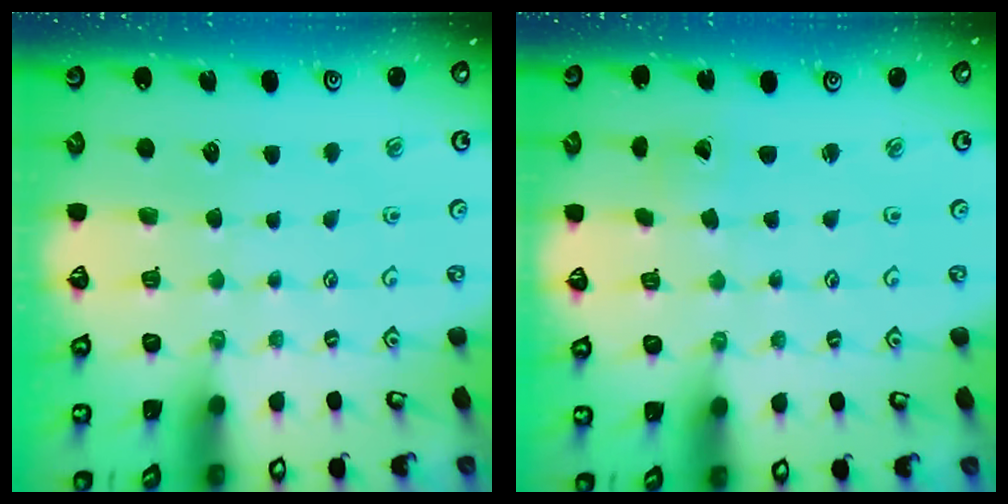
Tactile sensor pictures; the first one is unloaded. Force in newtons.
{"total": 0.0}